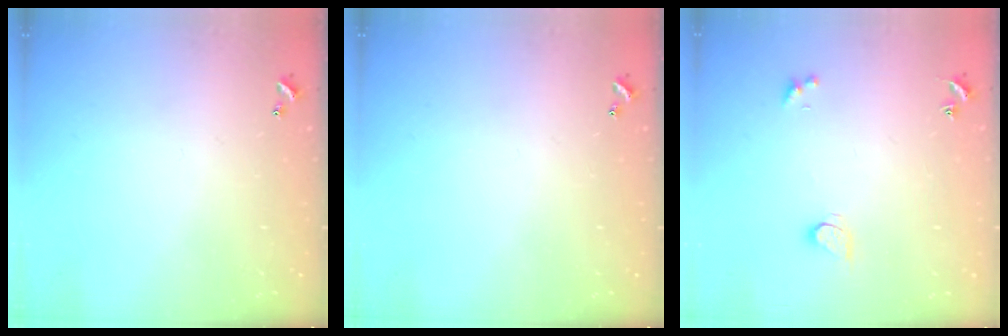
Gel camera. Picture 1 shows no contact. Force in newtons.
{"total": 0.0}
{"total": 1.5, "press": 1.4, "slide": 0.4}